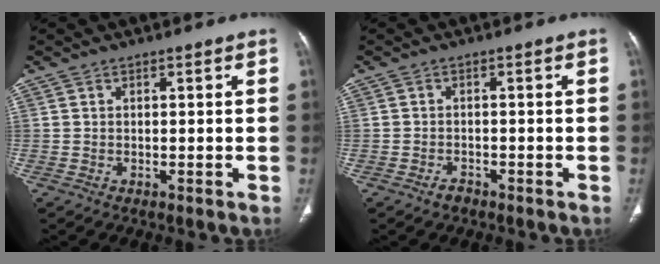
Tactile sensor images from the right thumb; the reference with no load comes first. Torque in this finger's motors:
{"motor_torque": [-0.19, 0.13, -0.24, 0.19, 0.04]}